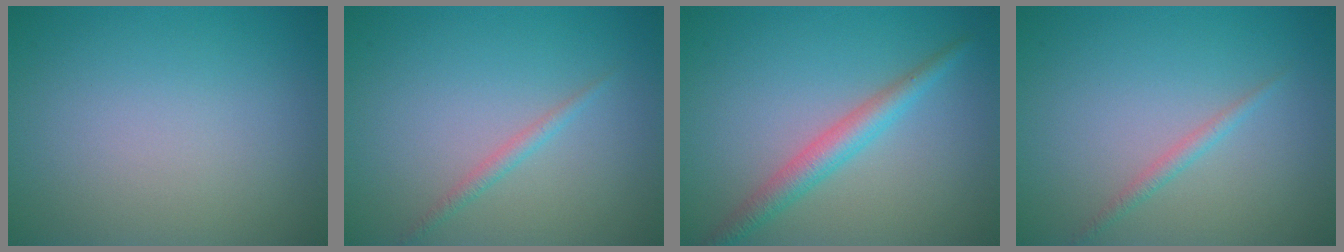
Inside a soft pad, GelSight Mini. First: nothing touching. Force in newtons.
{"total": 1.1, "press": 1.1, "slide": 0.0}
{"total": 2.9, "press": 2.9, "slide": 0.1}
{"total": 1.1, "press": 1.1, "slide": 0.0}